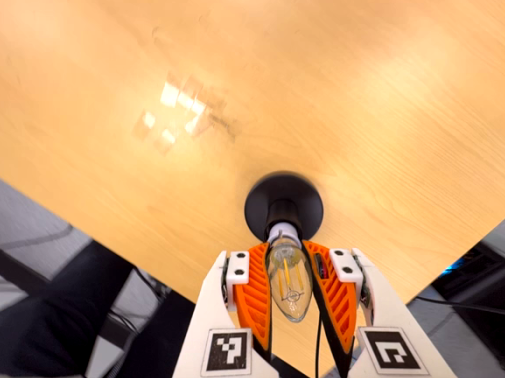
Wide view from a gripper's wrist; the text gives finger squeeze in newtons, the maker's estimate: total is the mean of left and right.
{"total": 17.7, "left": 15.8, "right": 19.7}